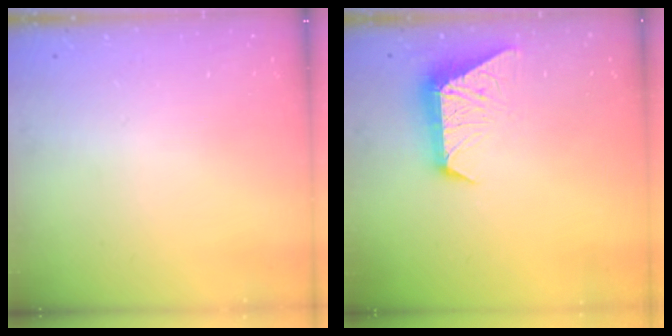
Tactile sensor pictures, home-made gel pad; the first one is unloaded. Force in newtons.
{"total": 9.1, "press": 9.1, "slide": 0.7}